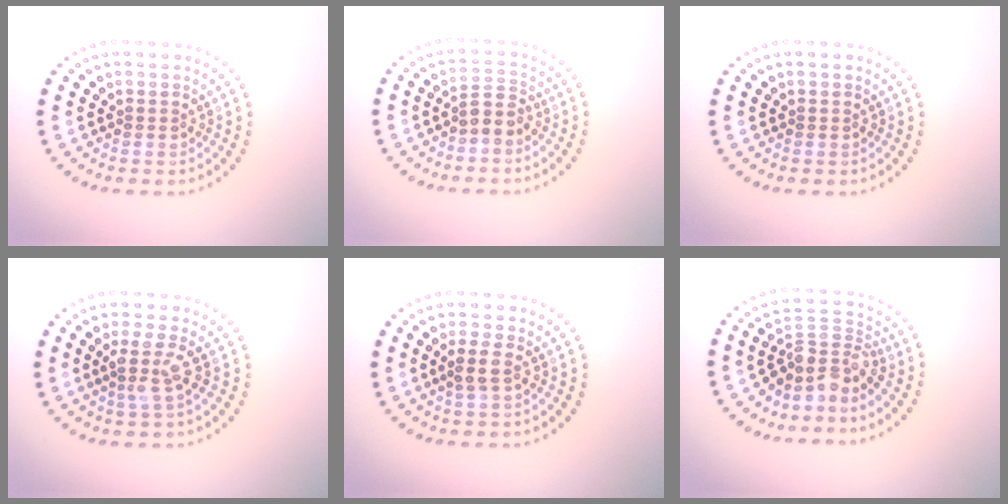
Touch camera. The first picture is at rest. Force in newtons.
{"total": 2.0, "press": 1.6, "slide": 1.1}
{"total": 0.0}
{"total": 2.4, "press": 1.9, "slide": 1.5}
{"total": 1.5, "press": 1.4, "slide": 0.6}
{"total": 3.7, "press": 2.6, "slide": 2.6}